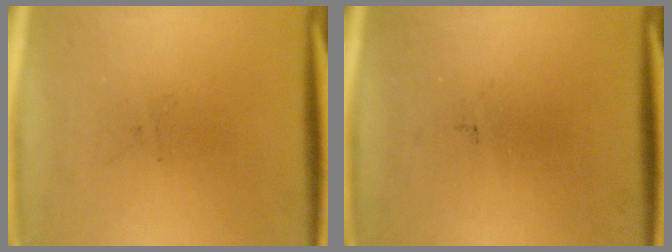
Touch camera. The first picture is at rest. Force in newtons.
{"total": 0.0}